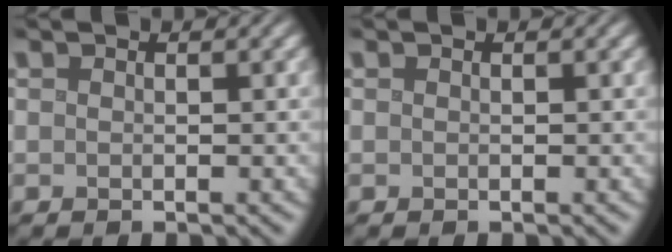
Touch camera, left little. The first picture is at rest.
{"total": 0.0}